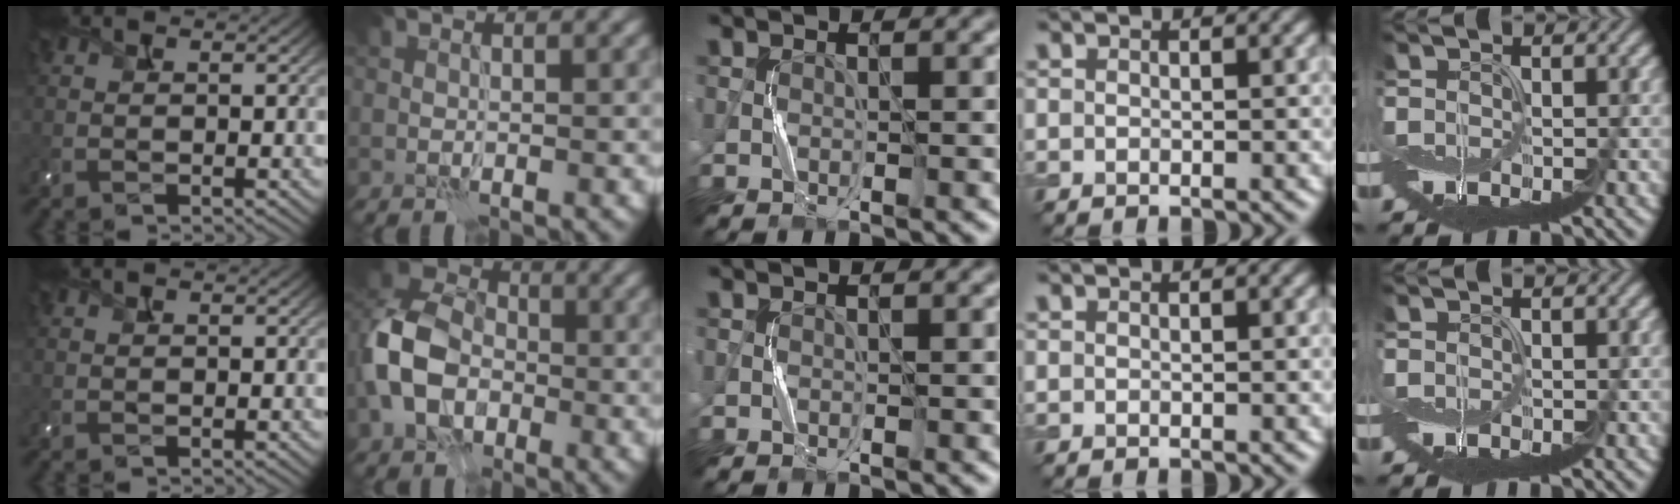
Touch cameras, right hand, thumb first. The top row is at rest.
{"index": {"total": 9.7, "force": [-2.4, 7.0, 6.2], "torque": [-0.145, 0.000, -0.063]}}